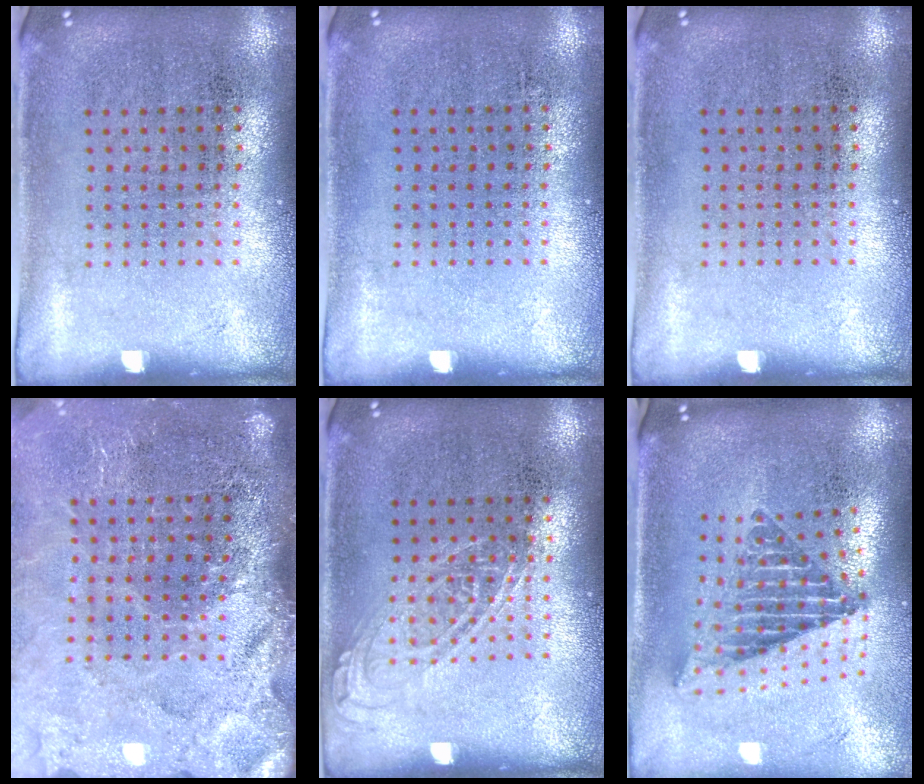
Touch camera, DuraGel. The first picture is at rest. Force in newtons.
{"total": 0.0}
{"total": 0.0}
{"total": 3.9, "press": 3.2, "slide": 2.2}
{"total": 0.8, "press": 0.8, "slide": 0.1}
{"total": 2.3, "press": 1.5, "slide": 1.7}